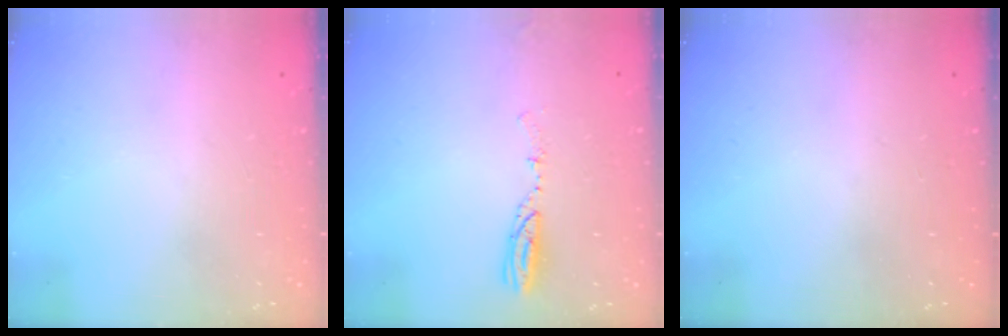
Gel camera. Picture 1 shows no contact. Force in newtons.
{"total": 4.8, "press": 4.7, "slide": 1.0}
{"total": 0.0}